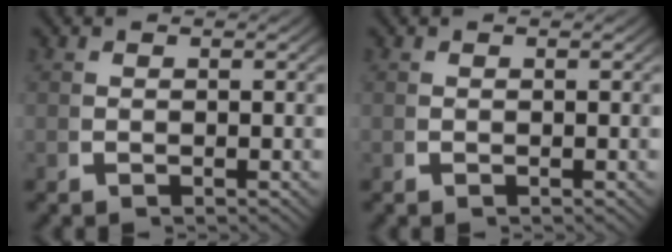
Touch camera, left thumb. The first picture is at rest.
{"total": 0.0}